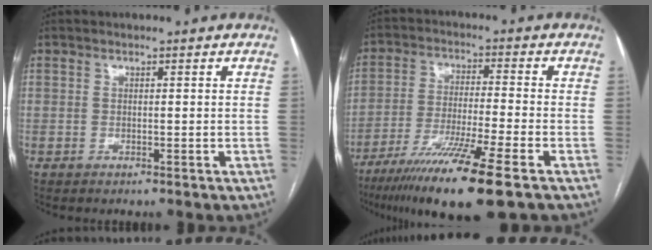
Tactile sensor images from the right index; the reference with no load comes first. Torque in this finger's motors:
{"motor_torque": [1.55, -0.59, 0.82, 0.21]}